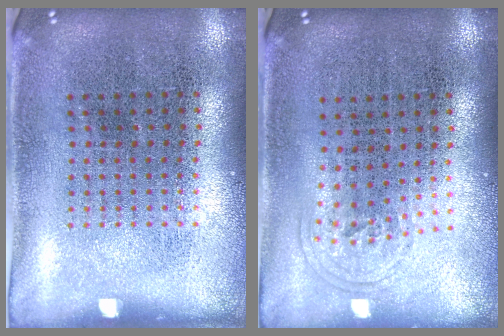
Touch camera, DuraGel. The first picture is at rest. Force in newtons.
{"total": 0.9, "press": 0.6, "slide": 0.6}